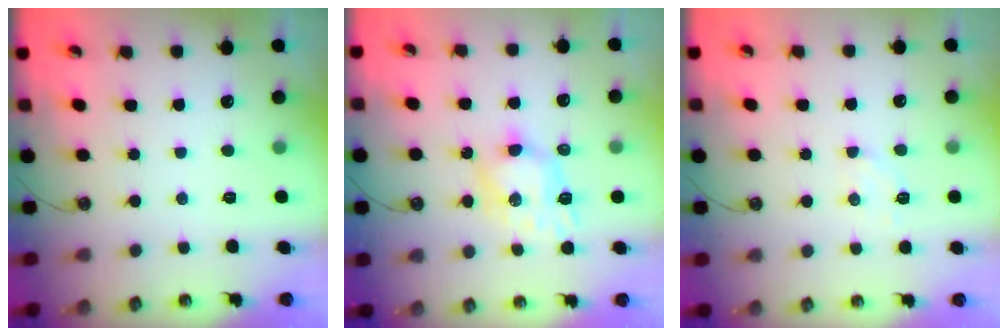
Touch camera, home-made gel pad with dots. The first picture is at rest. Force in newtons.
{"total": 8.0, "press": 8.0, "slide": 0.1}
{"total": 4.9, "press": 4.8, "slide": 0.6}